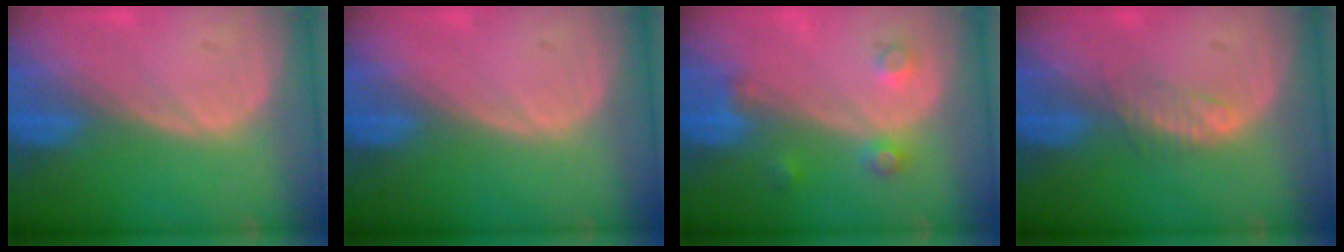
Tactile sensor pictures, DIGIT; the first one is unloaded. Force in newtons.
{"total": 0.0}
{"total": 3.6, "press": 3.4, "slide": 1.3}
{"total": 2.3, "press": 2.3, "slide": 0.2}